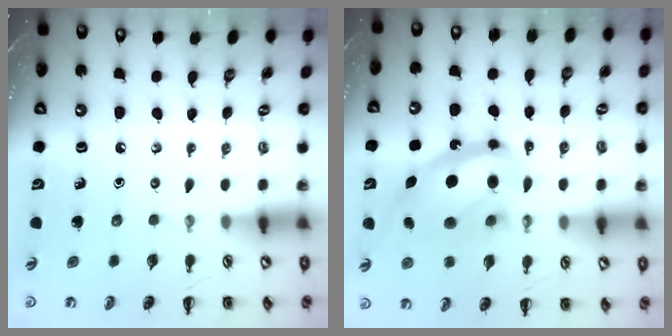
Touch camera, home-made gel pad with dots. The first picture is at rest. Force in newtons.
{"total": 16.9, "press": 16.4, "slide": 4.0}